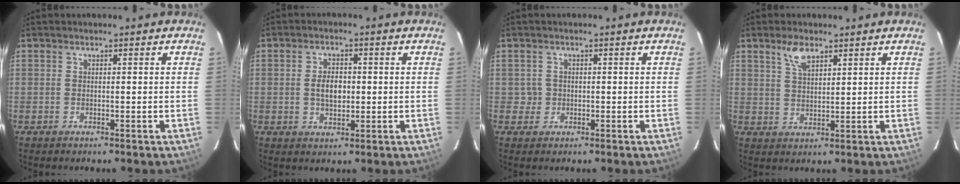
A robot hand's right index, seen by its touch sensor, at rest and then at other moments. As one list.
[{"total": 4.5, "force": [0.0, 2.7, 3.6], "torque": [-0.065, 0.003, 0.003]}, {"total": 1.8, "force": [-0.1, 1.8, -0.2], "torque": [0.006, 0.009, 0.002]}, {"total": 4.5, "force": [3.0, 1.8, 2.8], "torque": [-0.052, 0.003, 0.059]}]